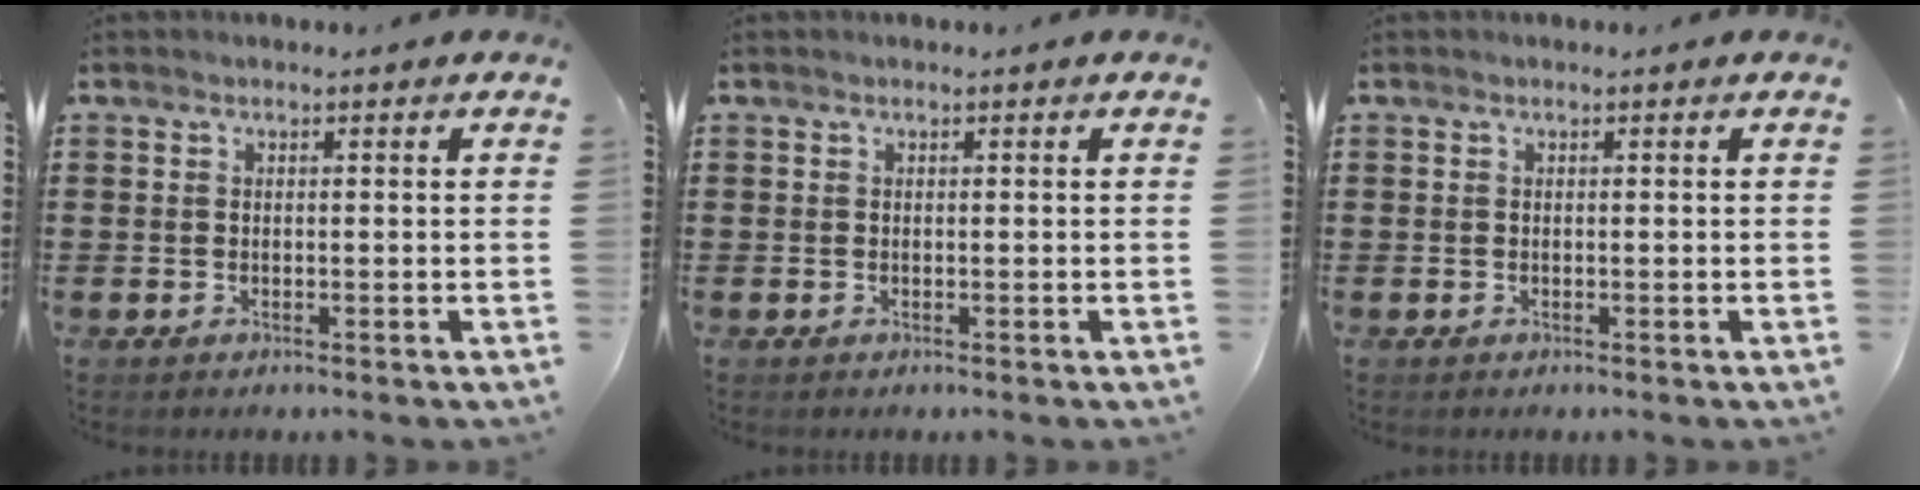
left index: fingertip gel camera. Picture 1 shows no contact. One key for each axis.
{"total": 0.0}
{"total": 0.0}